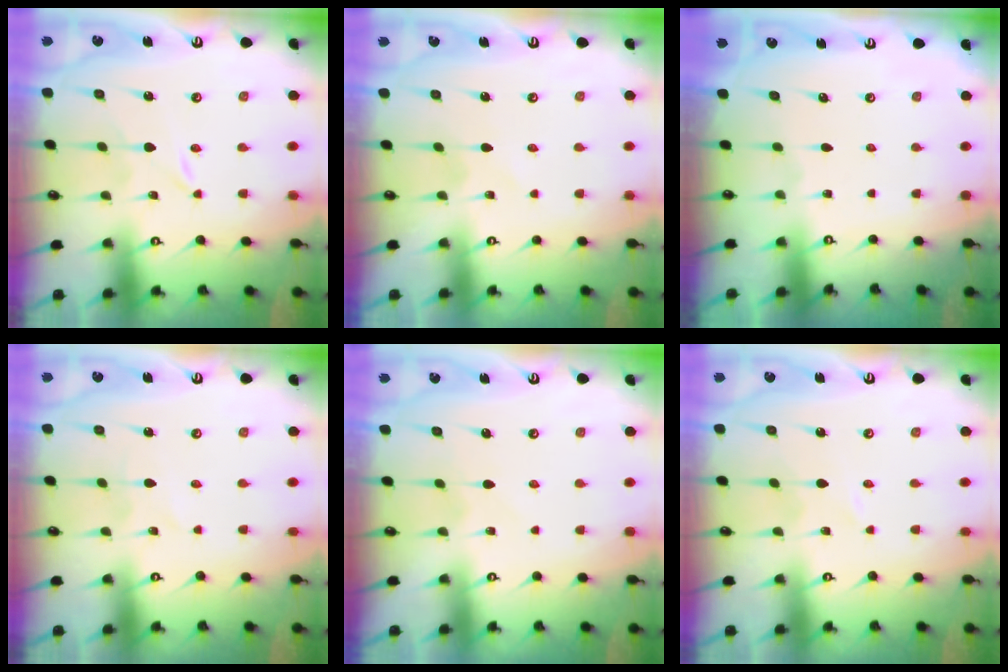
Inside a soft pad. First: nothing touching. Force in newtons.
{"total": 1.9, "press": 1.9, "slide": 0.1}
{"total": 0.0}
{"total": 1.8, "press": 1.7, "slide": 0.2}
{"total": 3.0, "press": 3.0, "slide": 0.3}
{"total": 1.4, "press": 1.4, "slide": 0.2}